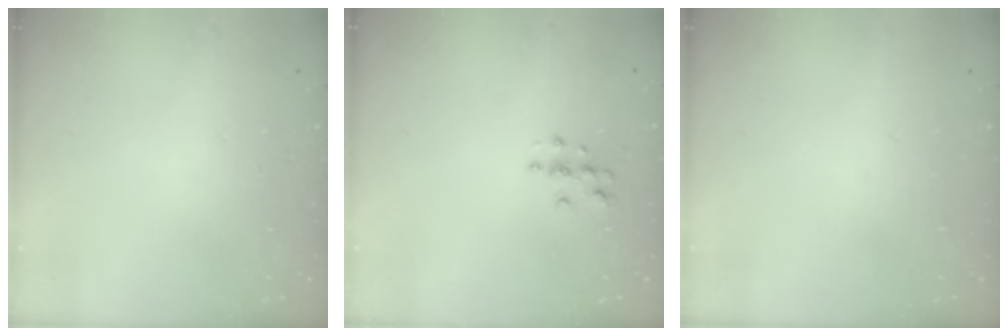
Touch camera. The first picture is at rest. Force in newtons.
{"total": 3.7, "press": 3.7, "slide": 0.2}
{"total": 0.0}